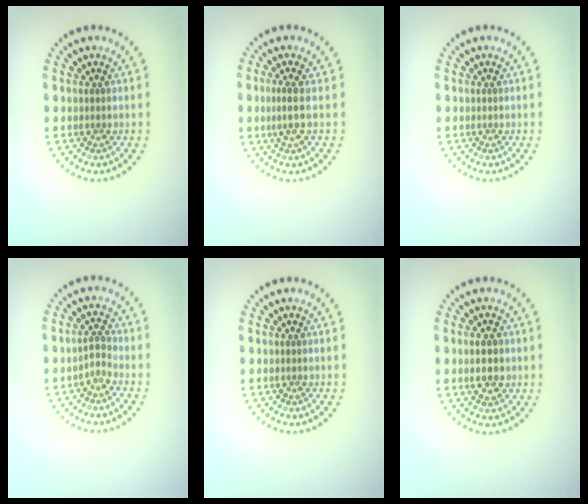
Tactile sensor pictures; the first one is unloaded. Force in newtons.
{"total": 2.0, "press": 1.4, "slide": 1.4}
{"total": 0.0}
{"total": 1.2, "press": 1.0, "slide": 0.8}
{"total": 0.0}
{"total": 2.3, "press": 2.3, "slide": 0.2}